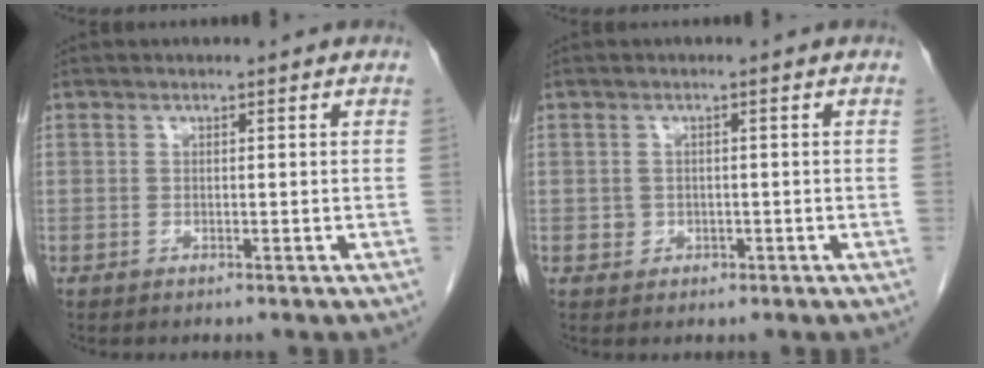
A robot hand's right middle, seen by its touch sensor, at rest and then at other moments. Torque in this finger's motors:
{"motor_torque": [0.12, -0.23, 0.00, 0.00]}